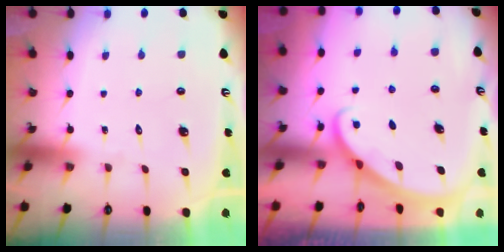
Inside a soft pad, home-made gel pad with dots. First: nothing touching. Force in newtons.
{"total": 2.0, "press": 2.0, "slide": 0.1}